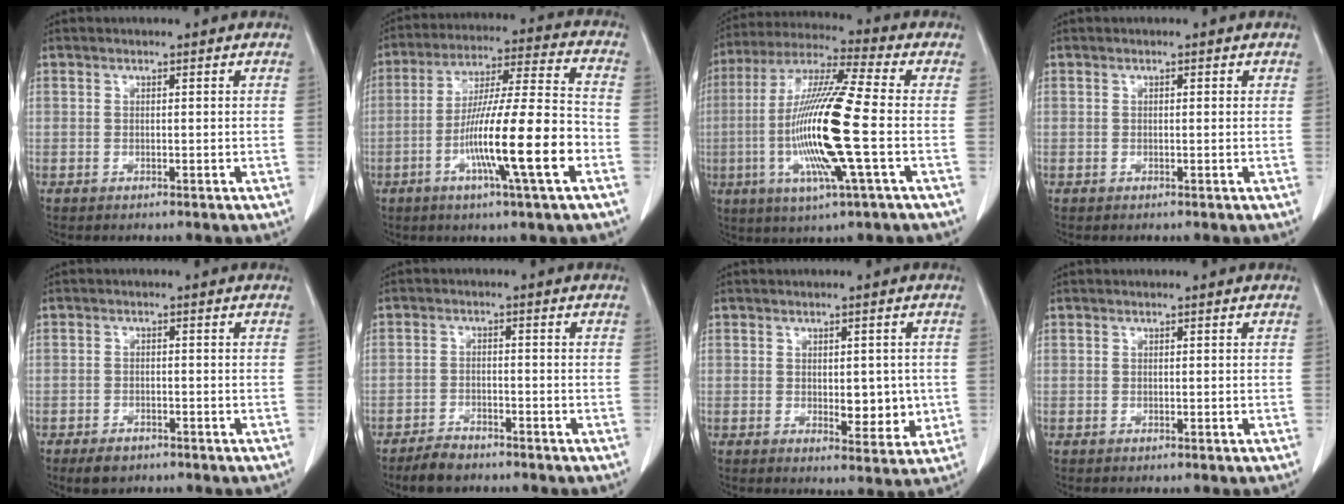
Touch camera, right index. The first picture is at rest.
{"total": 16.2, "force": [-5.3, 0.0, 15.3], "torque": [-0.267, -0.005, -0.093]}
{"total": 17.3, "force": [-2.9, 0.3, 17.1], "torque": [-0.347, -0.008, -0.062]}
{"total": 0.6, "force": [0.3, 0.2, 0.5], "torque": [-0.007, 0.003, 0.005]}
{"total": 3.2, "force": [-2.3, 1.8, 1.4], "torque": [-0.019, -0.001, -0.030]}
{"total": 4.1, "force": [-3.6, 1.5, 1.4], "torque": [-0.024, -0.003, -0.061]}
{"total": 5.6, "force": [-0.1, 2.8, 4.8], "torque": [-0.054, -0.006, 0.009]}
{"total": 0.0}